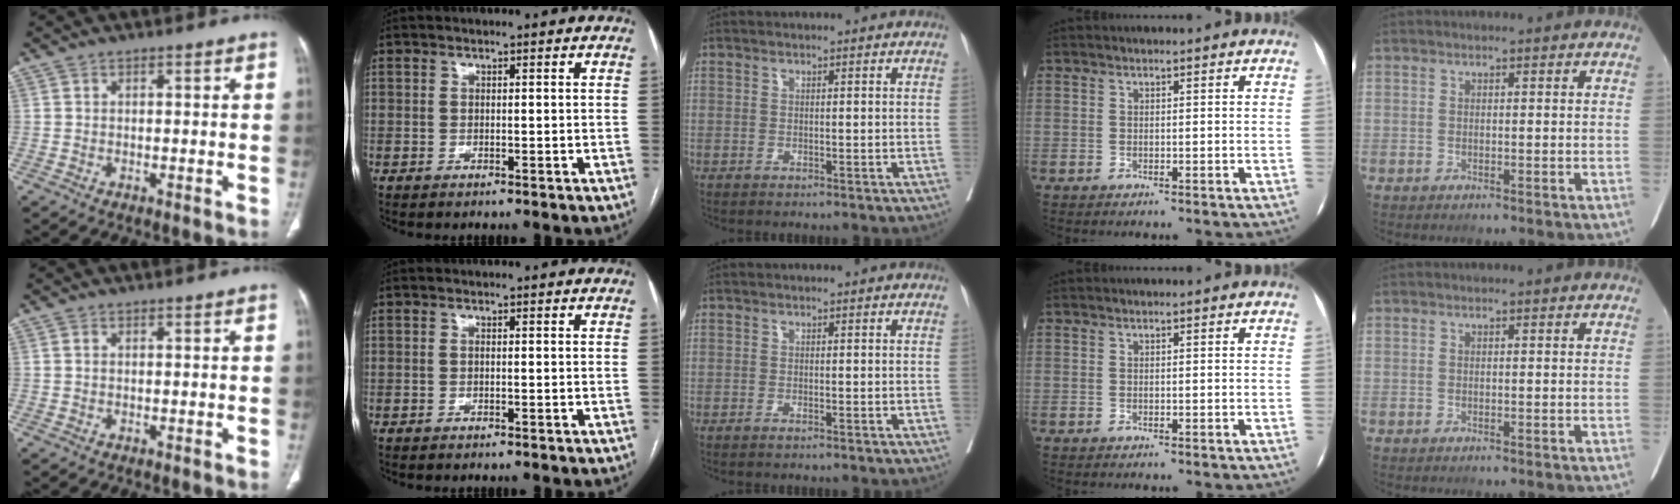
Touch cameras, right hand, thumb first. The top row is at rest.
{"thumb": {"total": 0.6, "force": [0.2, 0.4, 0.5], "torque": [-0.013, 0.005, 0.004]}, "middle": {"total": 0.7, "force": [-0.5, 0.0, 0.5], "torque": [-0.013, -0.002, -0.008]}}